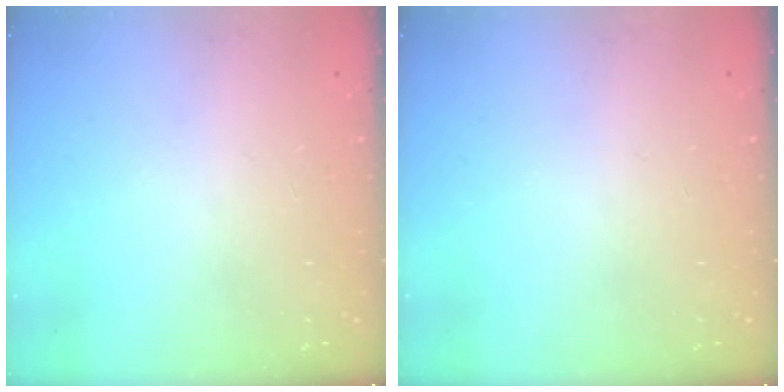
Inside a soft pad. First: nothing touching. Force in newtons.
{"total": 0.0}